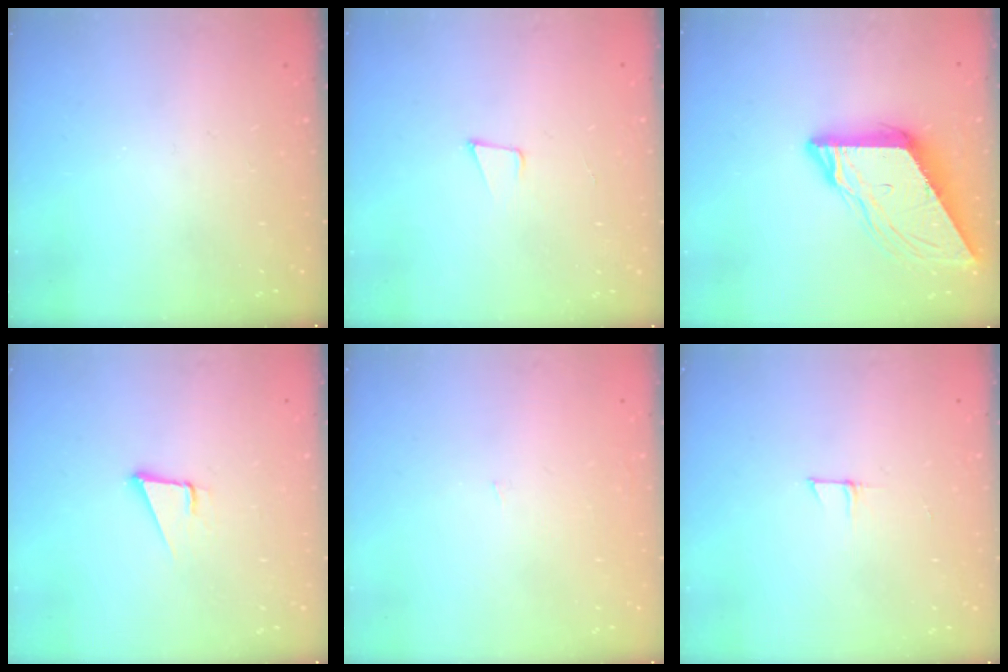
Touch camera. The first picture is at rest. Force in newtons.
{"total": 5.0, "press": 4.2, "slide": 2.8}
{"total": 10.0, "press": 10.0, "slide": 0.8}
{"total": 3.7, "press": 2.9, "slide": 2.2}
{"total": 0.9, "press": 0.9, "slide": 0.0}
{"total": 3.9, "press": 3.9, "slide": 0.3}